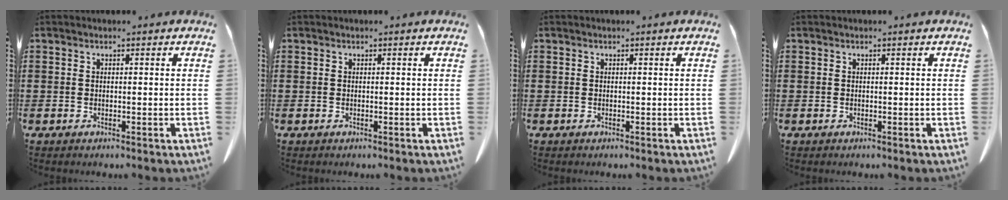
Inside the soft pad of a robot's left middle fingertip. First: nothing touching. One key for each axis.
{"total": 0.0}
{"total": 0.0}
{"total": 0.0}